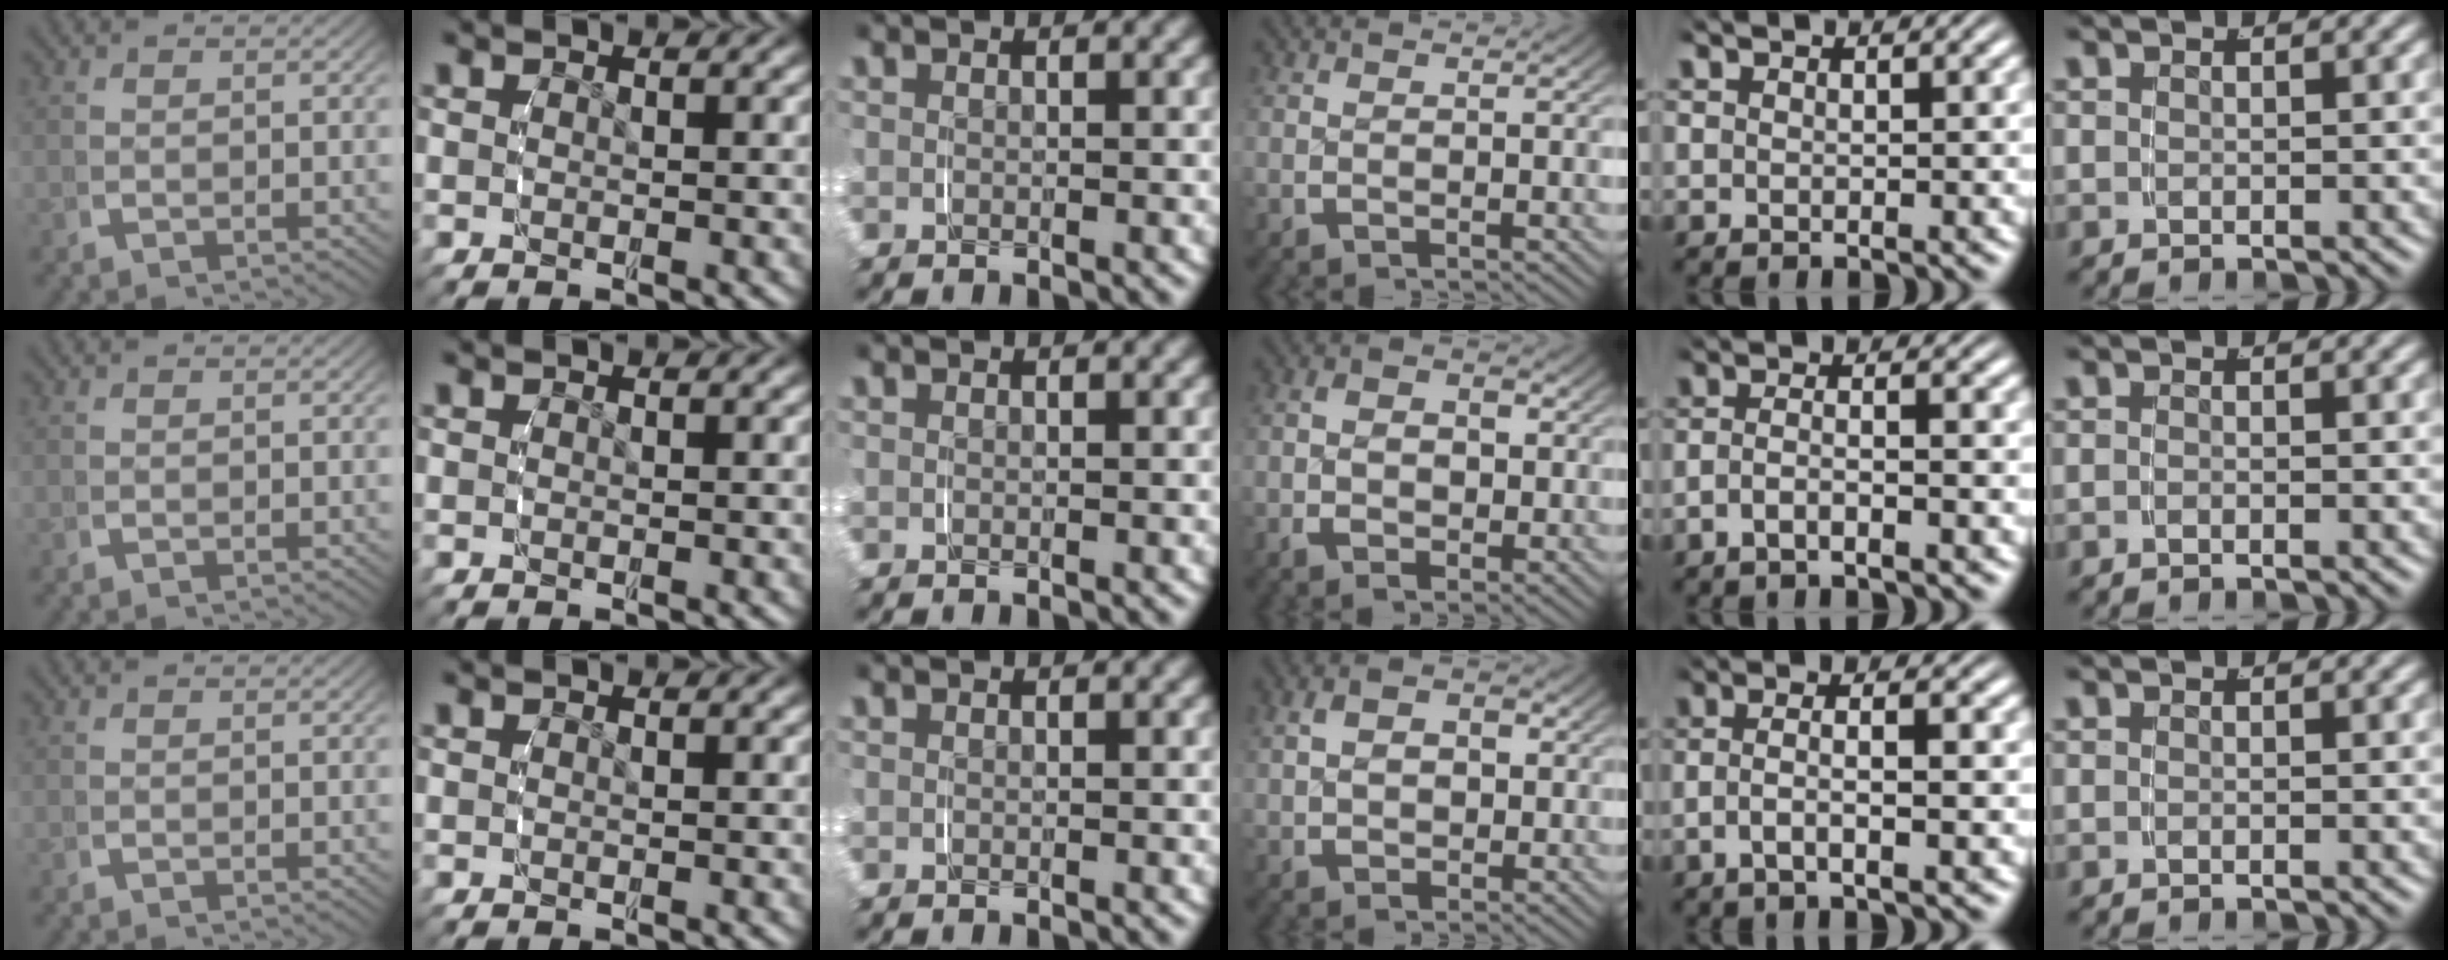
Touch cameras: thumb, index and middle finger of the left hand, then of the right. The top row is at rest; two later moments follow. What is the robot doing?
{"motion": "grasp_and_lifting", "object": "scarf"}